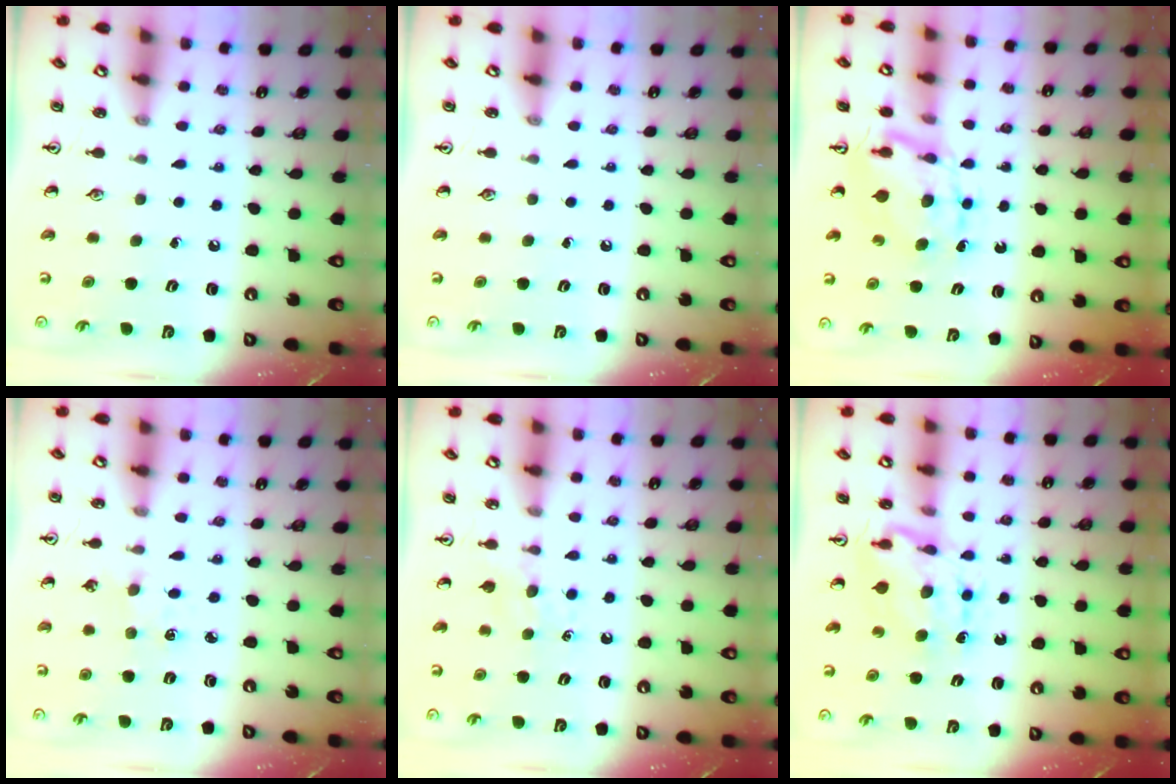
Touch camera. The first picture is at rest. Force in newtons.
{"total": 0.0}
{"total": 6.6, "press": 6.6, "slide": 0.6}
{"total": 2.0, "press": 2.0, "slide": 0.3}
{"total": 4.1, "press": 4.1, "slide": 0.6}
{"total": 7.7, "press": 7.6, "slide": 0.6}